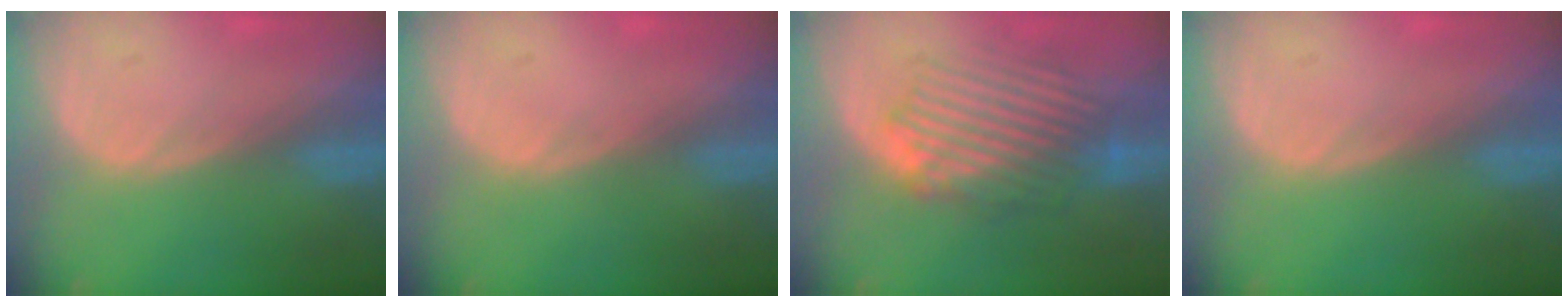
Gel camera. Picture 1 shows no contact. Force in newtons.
{"total": 0.0}
{"total": 8.7, "press": 8.4, "slide": 2.1}
{"total": 0.0}